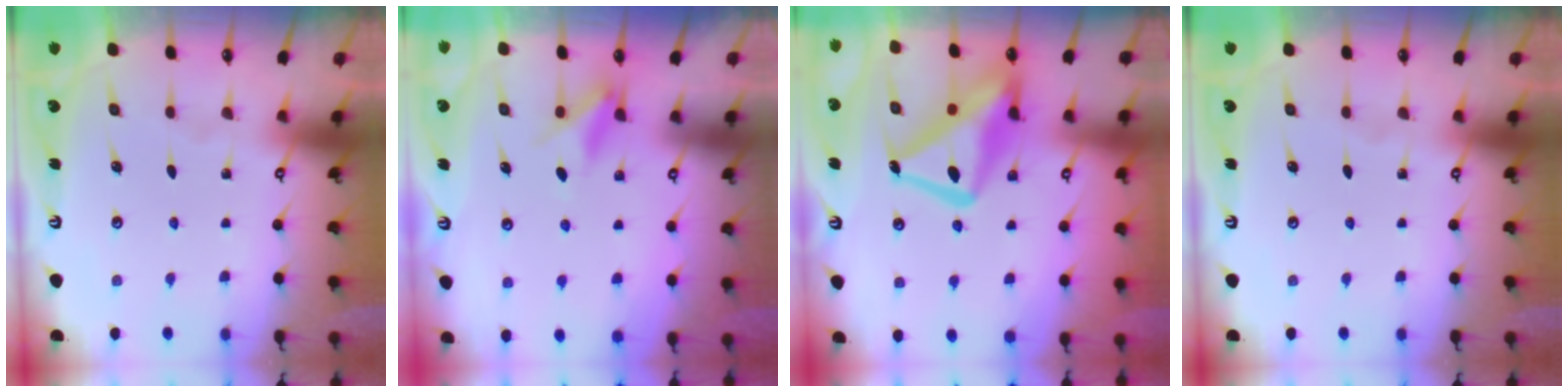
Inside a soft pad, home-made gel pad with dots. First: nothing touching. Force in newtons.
{"total": 8.4, "press": 8.3, "slide": 1.5}
{"total": 16.7, "press": 16.7, "slide": 1.5}
{"total": 0.0}